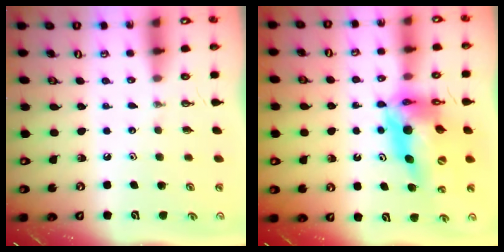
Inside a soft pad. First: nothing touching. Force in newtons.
{"total": 18.1, "press": 18.1, "slide": 1.5}